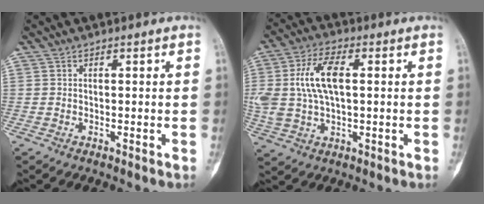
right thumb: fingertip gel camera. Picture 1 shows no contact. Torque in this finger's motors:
{"motor_torque": [-0.15, 0.63, 0.41, 0.26, 0.13]}